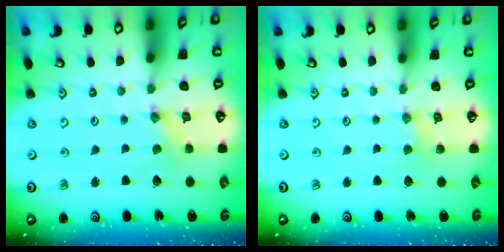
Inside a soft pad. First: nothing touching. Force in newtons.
{"total": 2.5, "press": 2.4, "slide": 0.4}